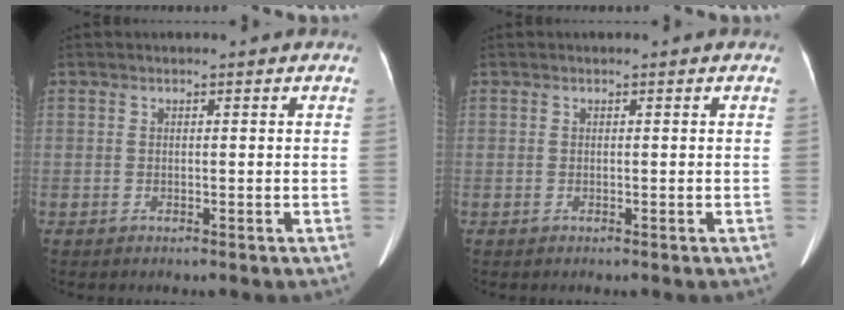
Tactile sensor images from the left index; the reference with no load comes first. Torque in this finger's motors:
{"motor_torque": [0.00, 0.00, 0.00, 0.00]}